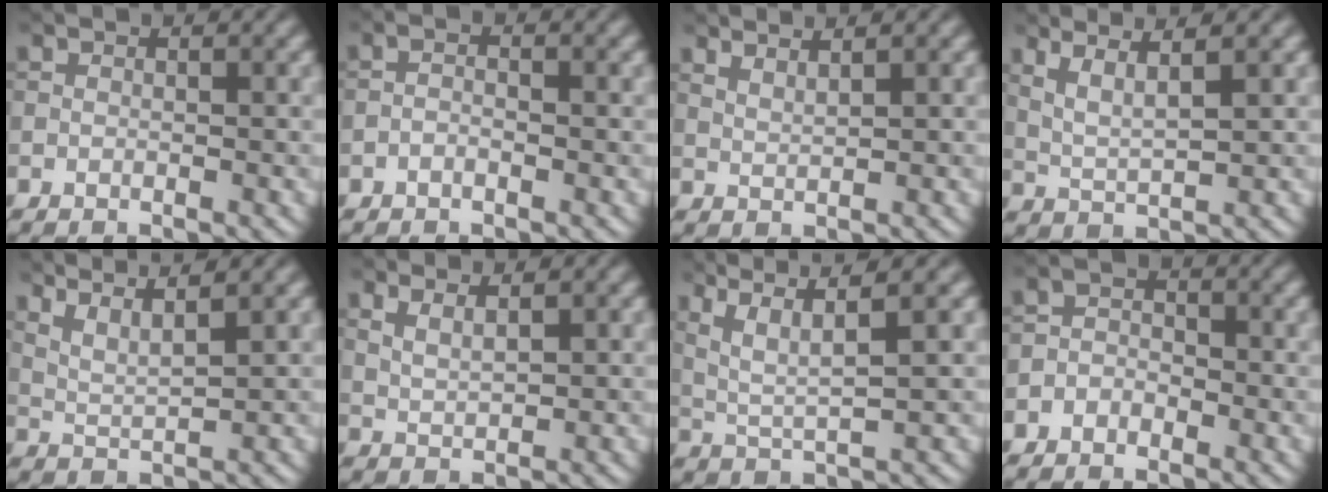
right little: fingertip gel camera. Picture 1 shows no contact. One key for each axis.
{"total": 1.0, "fx": -0.6, "fy": 0.3, "fz": 0.8, "tx": -0.018, "ty": 0.003, "tz": -0.014}
{"total": 1.9, "fx": 1.6, "fy": 0.3, "fz": 0.9, "tx": -0.016, "ty": 0.001, "tz": 0.027}
{"total": 3.4, "fx": 2.1, "fy": 0.6, "fz": 2.6, "tx": -0.051, "ty": 0.005, "tz": 0.040}
{"total": 4.8, "fx": 3.8, "fy": 0.9, "fz": 2.7, "tx": -0.043, "ty": 0.011, "tz": 0.055}
{"total": 2.0, "fx": 1.2, "fy": 0.7, "fz": 1.4, "tx": -0.031, "ty": -0.004, "tz": 0.026}
{"total": 5.8, "fx": 3.4, "fy": 1.0, "fz": 4.6, "tx": -0.096, "ty": 0.010, "tz": 0.066}
{"total": 1.8, "fx": -1.1, "fy": 1.2, "fz": 0.6, "tx": -0.009, "ty": 0.008, "tz": -0.028}